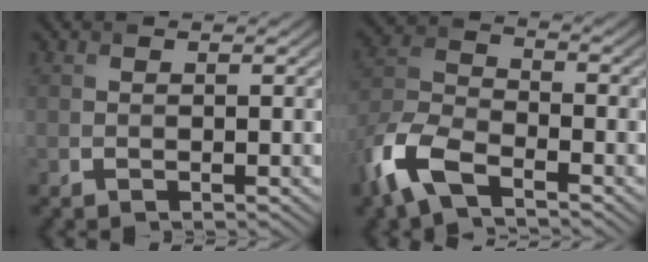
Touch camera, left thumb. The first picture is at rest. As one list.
[{"total": 9.3, "force": [-5.9, 3.9, 6.1], "torque": [-0.145, -0.013, -0.138]}]